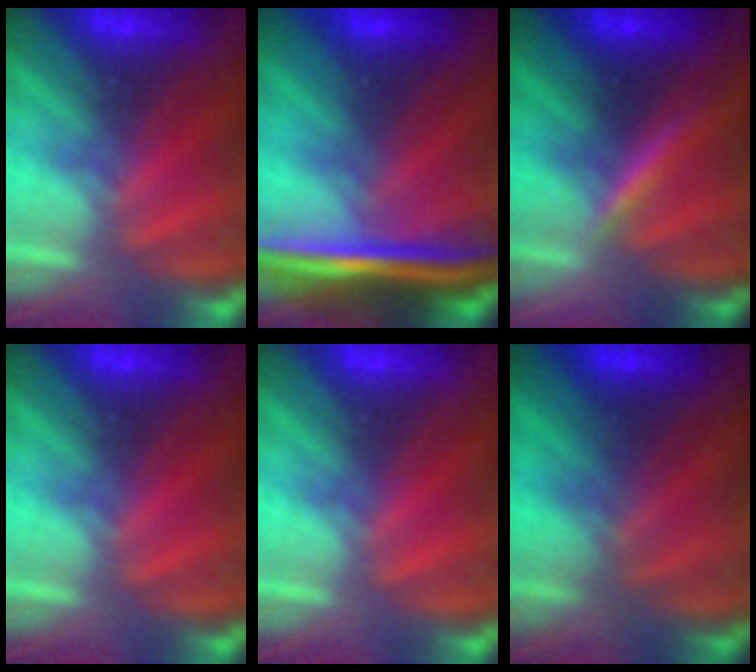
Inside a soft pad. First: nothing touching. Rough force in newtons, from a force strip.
{"total": 6.9}
{"total": 3.6}
{"total": 0.0}
{"total": 0.0}
{"total": 2.0}